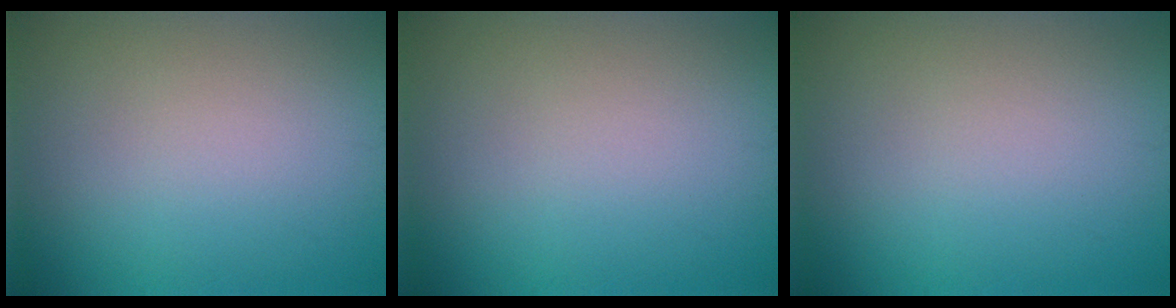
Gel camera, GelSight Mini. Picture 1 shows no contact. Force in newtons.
{"total": 0.0}
{"total": 0.0}